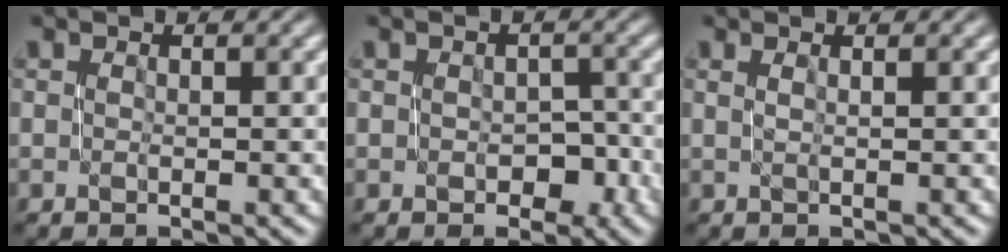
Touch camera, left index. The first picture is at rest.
{"total": 1.8, "force": [-0.8, 1.3, 1.1], "torque": [-0.009, 0.002, -0.008]}
{"total": 0.7, "force": [0.4, 0.3, 0.5], "torque": [-0.007, 0.003, 0.000]}